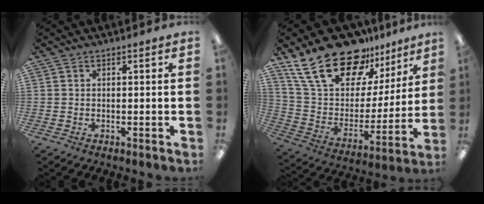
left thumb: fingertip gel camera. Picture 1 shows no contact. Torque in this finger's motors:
{"motor_torque": [0.46, 0.46, 1.43, -1.34, 0.11]}